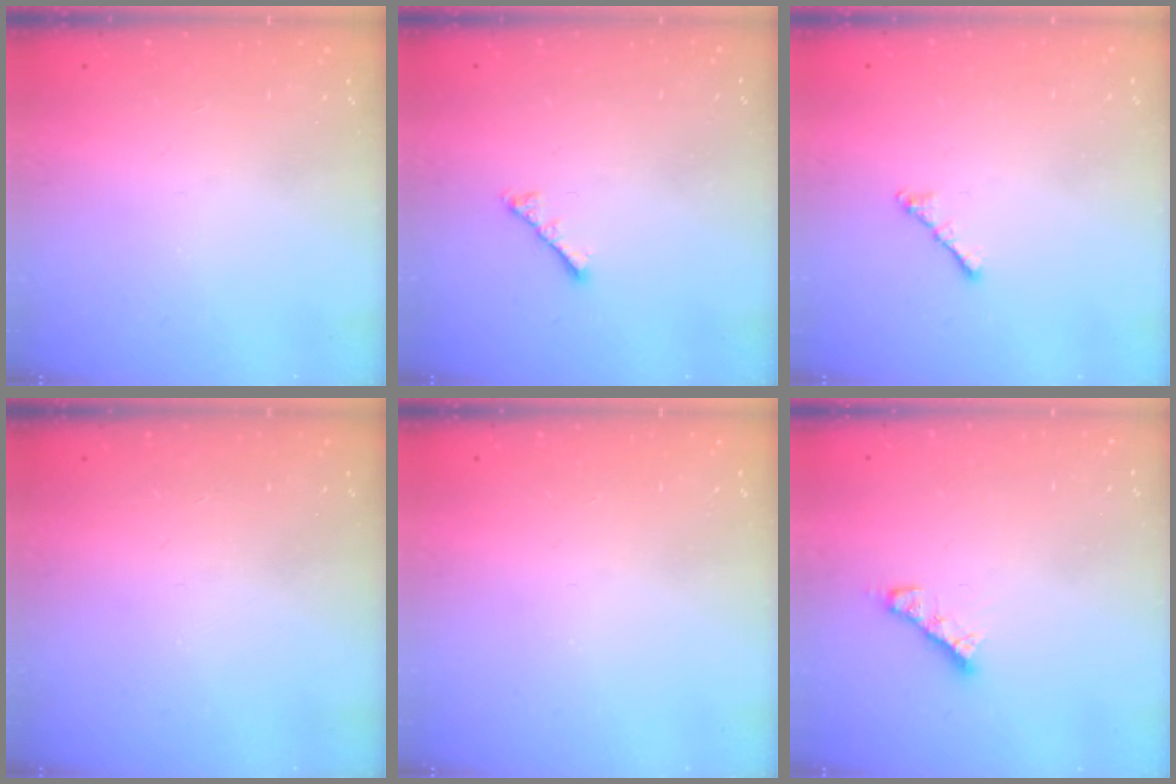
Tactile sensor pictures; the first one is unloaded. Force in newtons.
{"total": 3.4, "press": 3.4, "slide": 0.6}
{"total": 2.1, "press": 2.0, "slide": 0.6}
{"total": 0.0}
{"total": 0.0}
{"total": 4.8, "press": 4.8, "slide": 0.3}